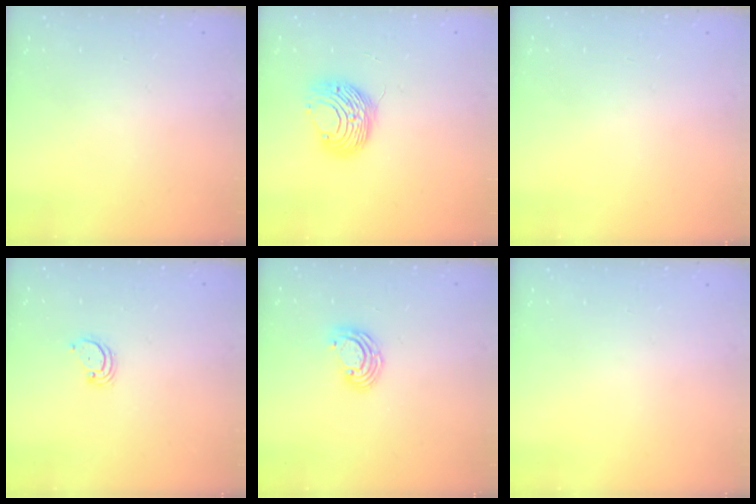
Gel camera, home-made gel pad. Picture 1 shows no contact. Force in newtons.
{"total": 10.1, "press": 10.1, "slide": 0.7}
{"total": 0.0}
{"total": 2.3, "press": 2.3, "slide": 0.2}
{"total": 6.5, "press": 6.4, "slide": 0.8}
{"total": 0.0}